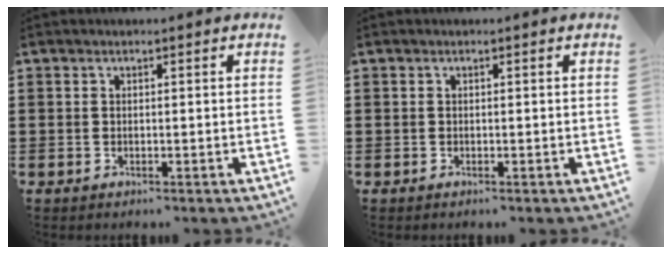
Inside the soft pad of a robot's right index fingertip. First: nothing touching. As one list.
[{"total": 0.0}]